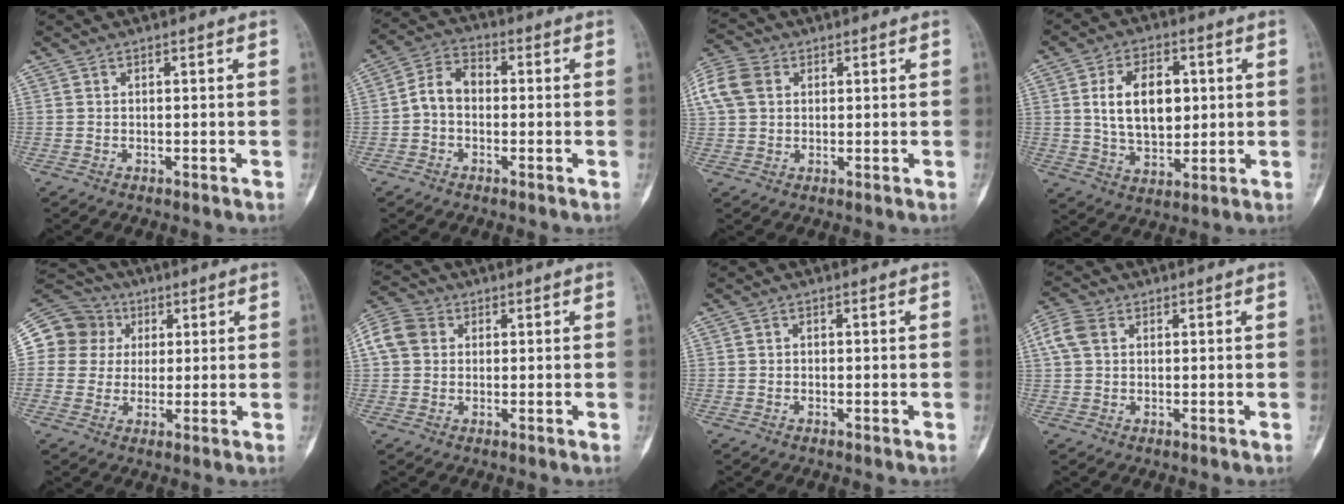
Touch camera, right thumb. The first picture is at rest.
{"total": 6.4, "force": [-0.8, 4.7, 4.3], "torque": [-0.062, 0.025, -0.028]}
{"total": 12.0, "force": [3.4, 9.3, 6.7], "torque": [-0.165, 0.024, 0.062]}
{"total": 12.9, "force": [2.2, 8.1, 9.8], "torque": [-0.134, -0.004, 0.042]}
{"total": 12.6, "force": [2.6, 12.0, 2.8], "torque": [-0.035, 0.031, 0.045]}
{"total": 7.7, "force": [1.6, 6.4, 4.0], "torque": [-0.073, 0.017, 0.023]}
{"total": 0.6, "force": [-0.1, 0.6, 0.2], "torque": [0.006, 0.004, -0.006]}
{"total": 5.0, "force": [1.4, 3.6, 3.1], "torque": [-0.075, 0.015, 0.025]}